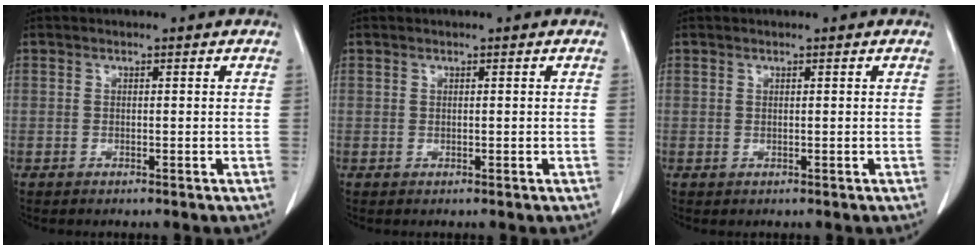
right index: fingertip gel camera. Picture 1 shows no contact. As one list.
[{"total": 0.0}, {"total": 0.0}]